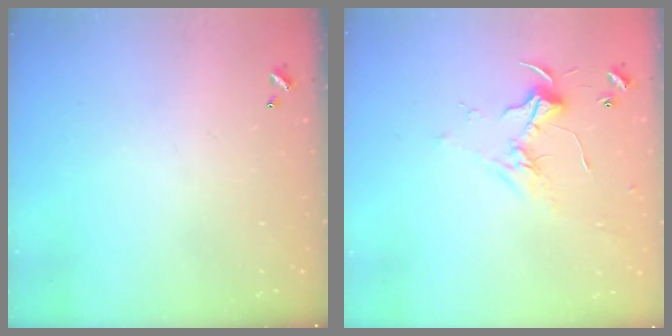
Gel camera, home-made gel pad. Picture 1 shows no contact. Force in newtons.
{"total": 1.3, "press": 1.2, "slide": 0.3}